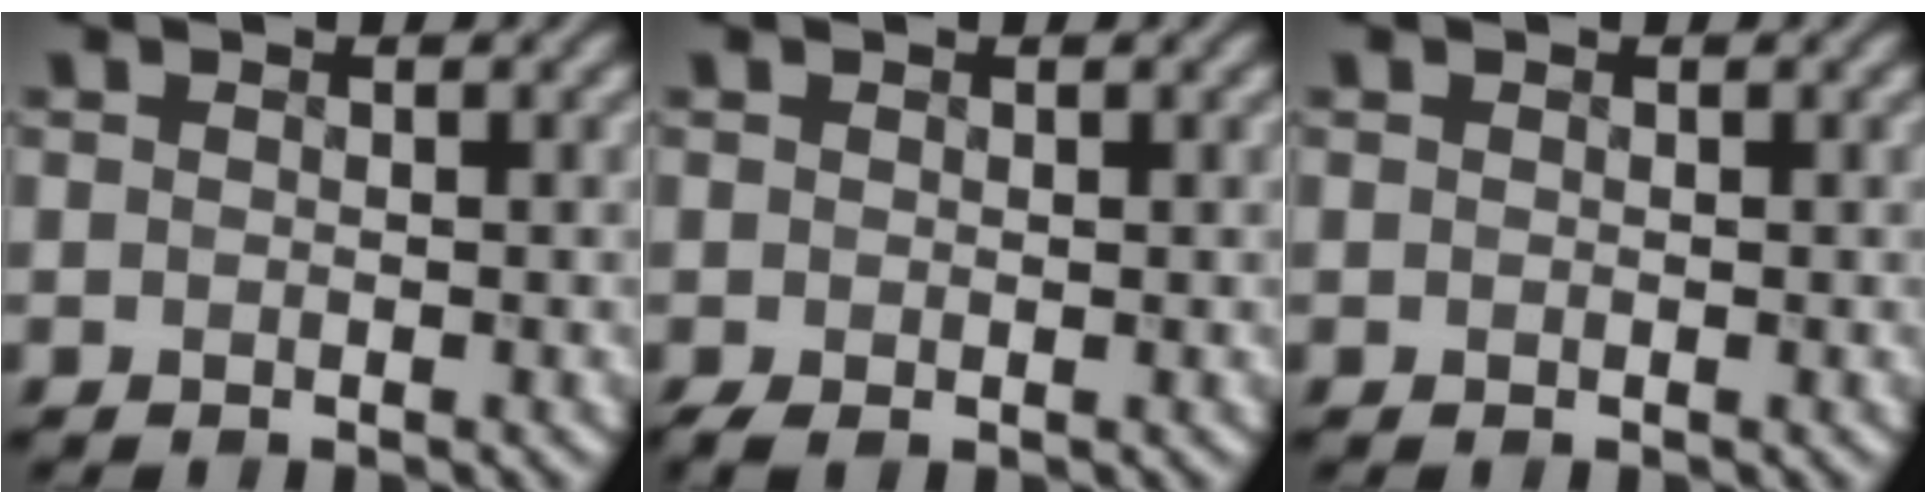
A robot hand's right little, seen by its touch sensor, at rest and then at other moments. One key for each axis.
{"total": 1.2, "fx": -0.5, "fy": 0.5, "fz": 0.9, "tx": -0.028, "ty": -0.002, "tz": -0.012}
{"total": 0.0}